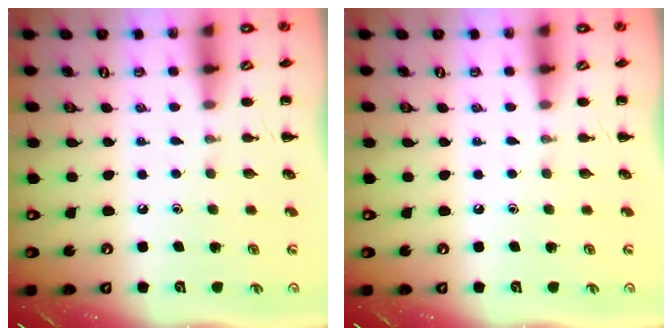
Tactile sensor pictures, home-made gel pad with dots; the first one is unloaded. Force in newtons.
{"total": 0.0}